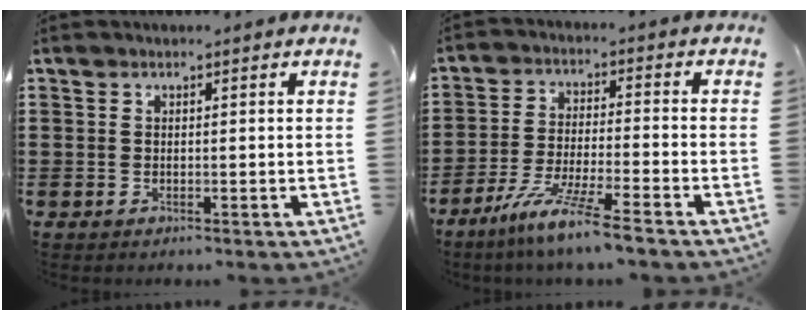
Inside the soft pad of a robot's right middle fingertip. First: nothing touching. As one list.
[{"total": 8.2, "force": [-6.6, -0.6, 4.8], "torque": [-0.099, -0.017, -0.129]}]